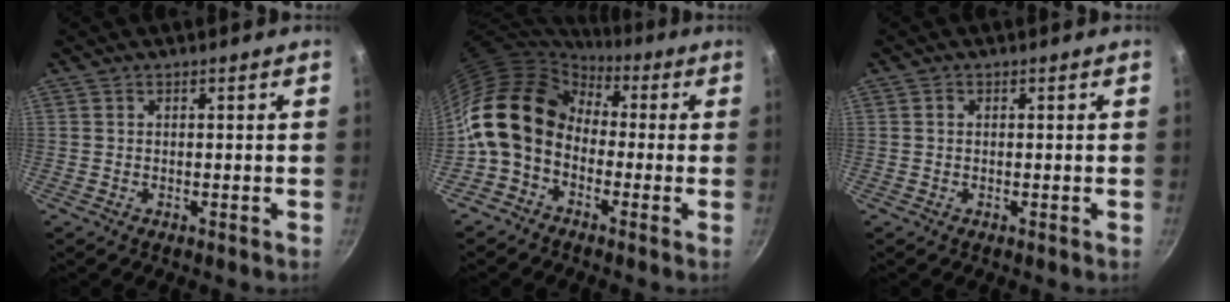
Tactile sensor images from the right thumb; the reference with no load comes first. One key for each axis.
{"total": 15.1, "fx": -0.6, "fy": 11.7, "fz": 9.6, "tx": -0.160, "ty": 0.040, "tz": -0.034}
{"total": 0.6, "fx": 0.0, "fy": 0.5, "fz": 0.3, "tx": -0.005, "ty": 0.004, "tz": 0.000}